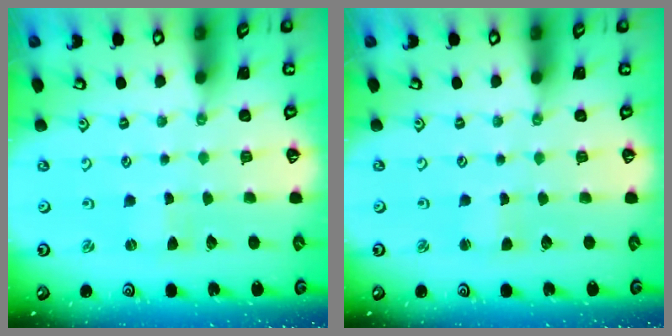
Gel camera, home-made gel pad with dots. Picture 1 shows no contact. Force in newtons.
{"total": 1.9, "press": 1.9, "slide": 0.3}